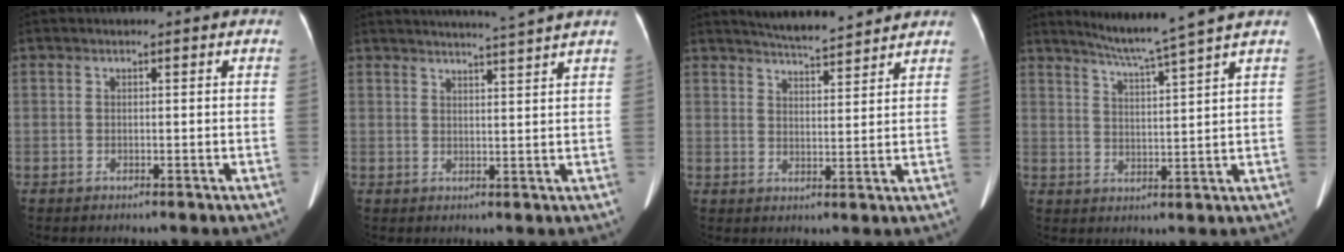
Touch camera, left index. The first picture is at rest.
{"total": 7.9, "force": [7.1, -2.0, 2.8], "torque": [-0.039, -0.007, 0.089]}
{"total": 8.6, "force": [8.2, 0.4, 2.6], "torque": [-0.049, 0.012, 0.119]}
{"total": 8.7, "force": [7.3, -2.4, 4.0], "torque": [-0.069, -0.008, 0.113]}